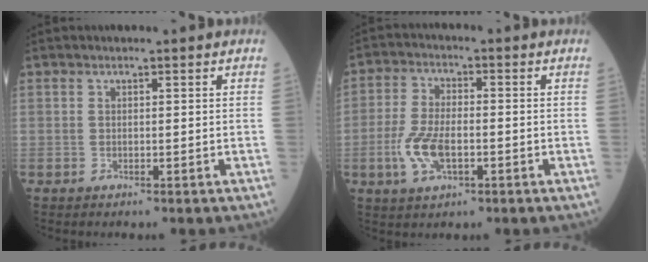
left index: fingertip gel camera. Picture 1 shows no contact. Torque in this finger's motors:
{"motor_torque": [0.93, 0.08, 0.32, 0.16]}